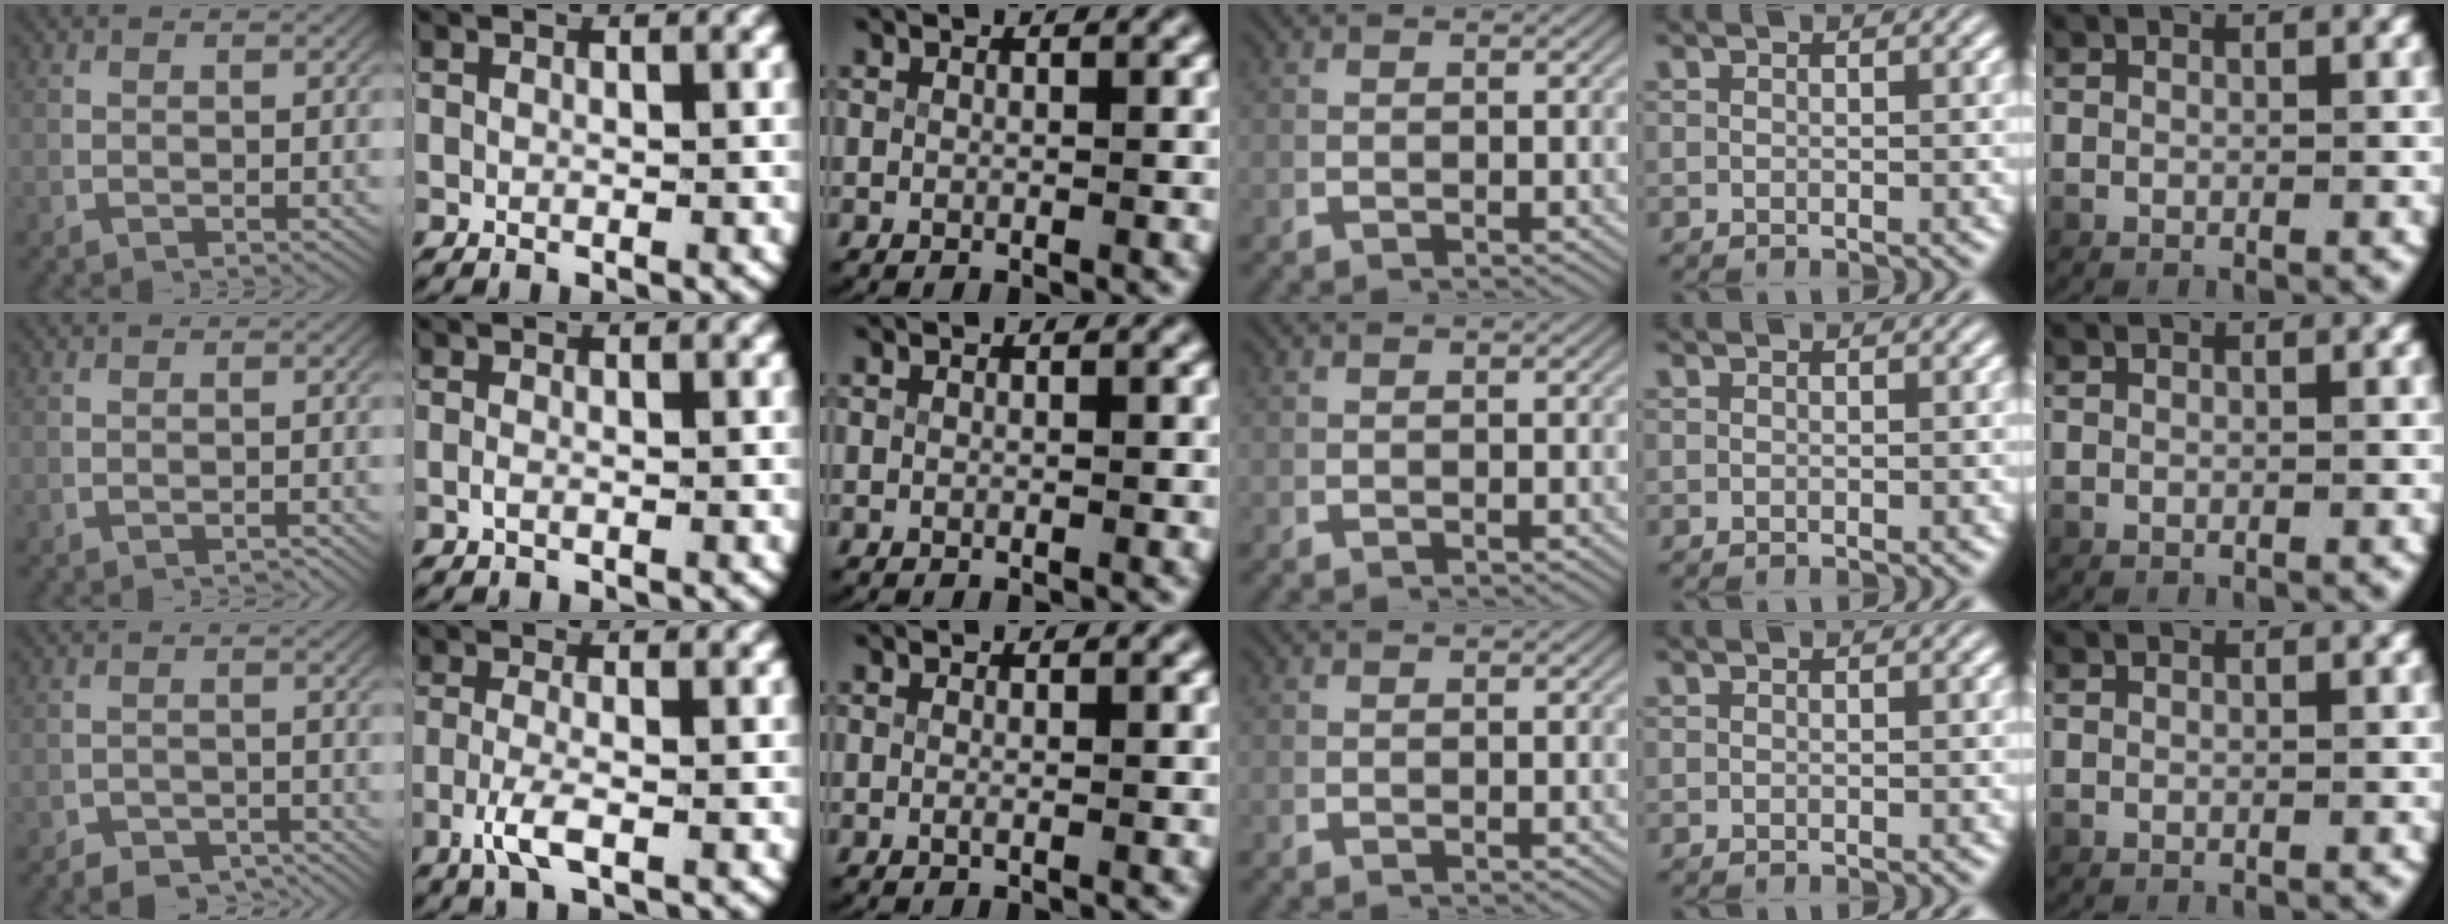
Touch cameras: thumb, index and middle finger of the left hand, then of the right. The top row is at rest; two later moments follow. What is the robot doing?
{"motion": "grasp_and_lifting", "object": "card"}